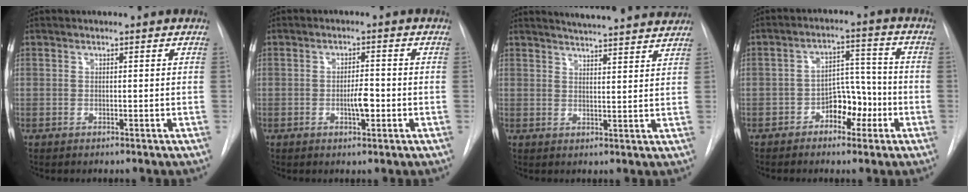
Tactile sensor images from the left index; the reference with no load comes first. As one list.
[{"total": 3.2, "force": [-1.1, 0.9, 2.8], "torque": [-0.046, -0.002, -0.017]}, {"total": 14.2, "force": [13.5, 0.7, 4.5], "torque": [-0.065, -0.010, 0.164]}, {"total": 6.5, "force": [-3.2, 3.7, 4.3], "torque": [-0.060, 0.022, -0.053]}]